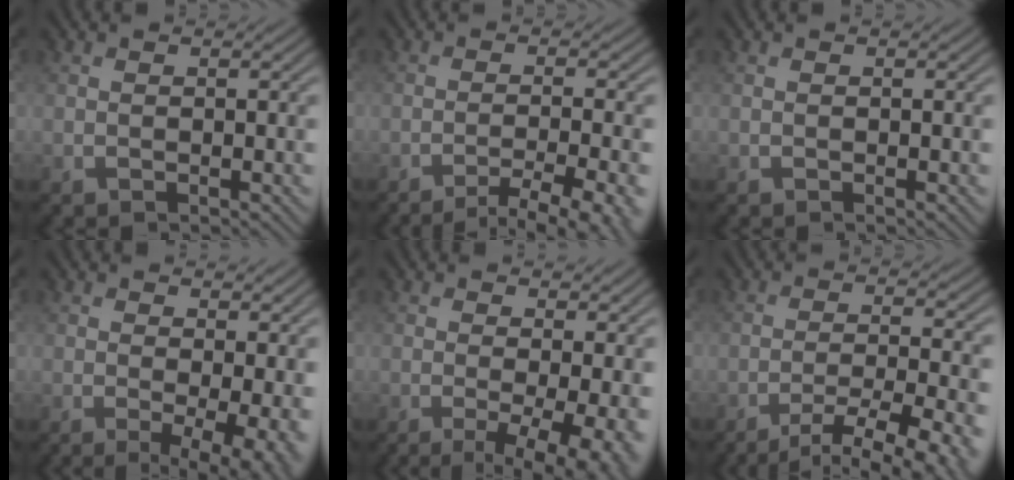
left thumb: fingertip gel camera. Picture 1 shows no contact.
{"total": 7.8, "force": [-5.7, 1.3, 5.2], "torque": [-0.074, 0.000, -0.073]}
{"total": 0.0}
{"total": 6.5, "force": [-0.2, 2.0, 6.2], "torque": [-0.089, -0.009, 0.001]}
{"total": 8.3, "force": [-1.4, 2.5, 7.8], "torque": [-0.108, -0.007, -0.016]}
{"total": 10.2, "force": [-7.5, 1.9, 6.6], "torque": [-0.109, -0.010, -0.099]}